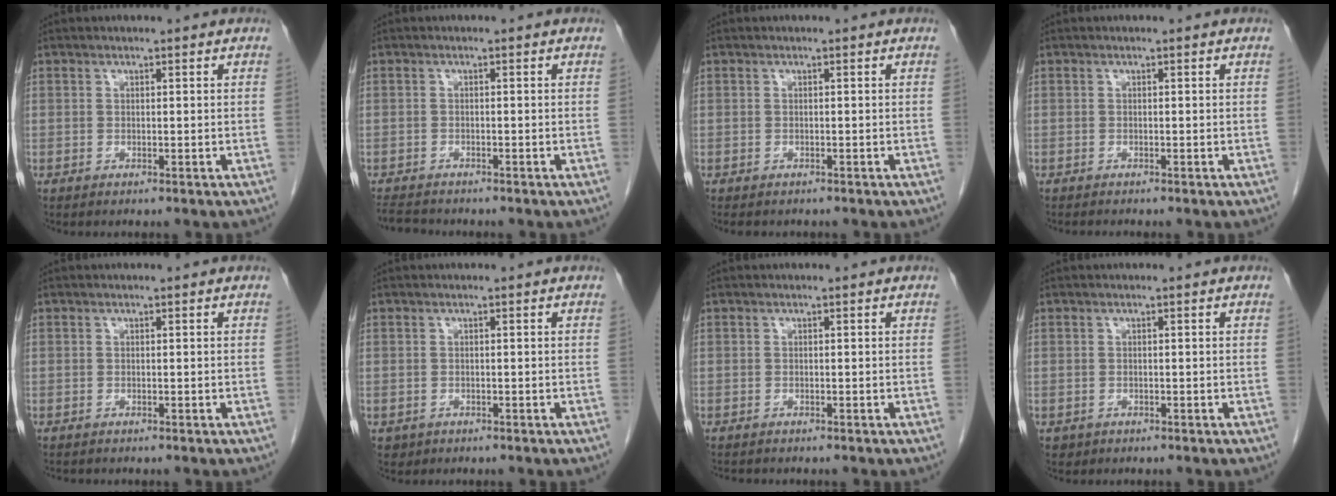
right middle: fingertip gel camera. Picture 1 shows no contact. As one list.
[{"total": 3.9, "force": [-3.7, 0.8, 0.9], "torque": [-0.019, -0.014, -0.061]}, {"total": 3.4, "force": [-2.8, 1.4, 1.2], "torque": [-0.014, -0.005, -0.033]}, {"total": 1.0, "force": [-1.0, -0.1, 0.3], "torque": [-0.010, -0.004, -0.014]}, {"total": 0.7, "force": [-0.6, 0.2, 0.2], "torque": [-0.008, 0.000, -0.009]}, {"total": 1.1, "force": [-0.5, 1.0, 0.2], "torque": [-0.008, 0.004, 0.001]}, {"total": 1.5, "force": [-1.4, 0.5, 0.5], "torque": [-0.013, -0.004, -0.016]}, {"total": 0.8, "force": [-0.3, 0.7, 0.1], "torque": [-0.008, 0.003, 0.001]}]